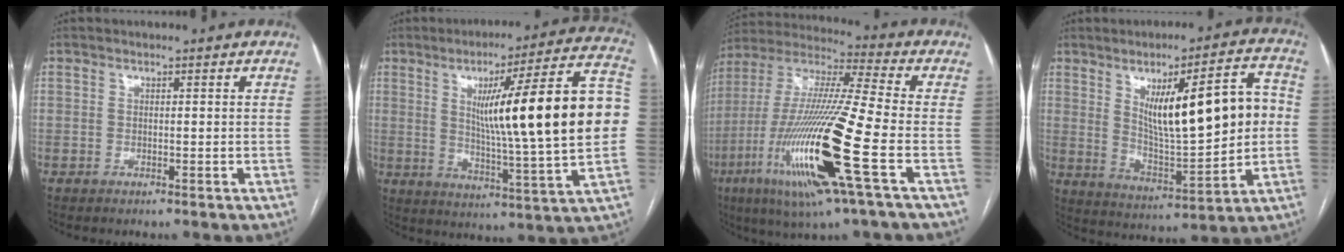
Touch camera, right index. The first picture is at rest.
{"total": 24.0, "force": [2.6, 0.3, 23.9], "torque": [-0.301, 0.020, 0.030]}
{"total": 22.6, "force": [-7.4, 1.1, 21.3], "torque": [-0.447, -0.031, -0.143]}
{"total": 16.9, "force": [2.7, 3.6, 16.3], "torque": [-0.253, 0.014, 0.055]}